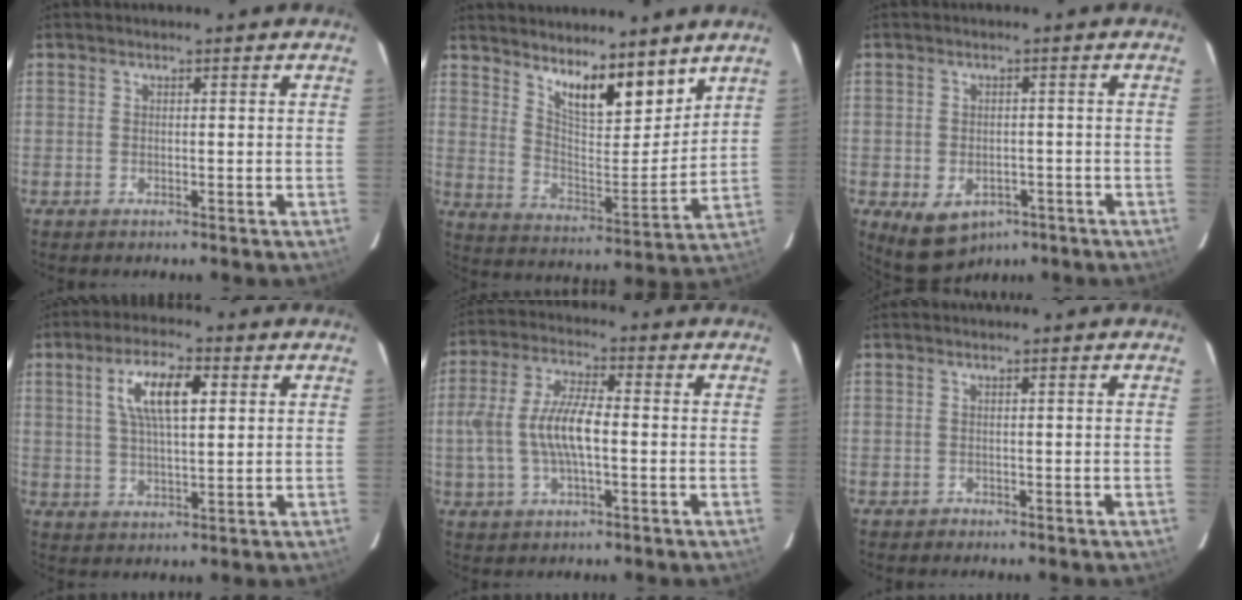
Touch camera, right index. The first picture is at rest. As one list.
[{"total": 13.3, "force": [9.8, 4.0, 8.0], "torque": [-0.119, -0.008, 0.173]}, {"total": 8.4, "force": [-4.3, 6.0, 4.1], "torque": [-0.086, -0.009, -0.045]}, {"total": 9.1, "force": [3.0, 2.9, 8.1], "torque": [-0.149, 0.011, 0.056]}, {"total": 10.4, "force": [-1.1, 3.7, 9.6], "torque": [-0.200, 0.008, -0.020]}, {"total": 0.5, "force": [-0.3, 0.4, -0.1], "torque": [0.002, 0.004, -0.001]}]